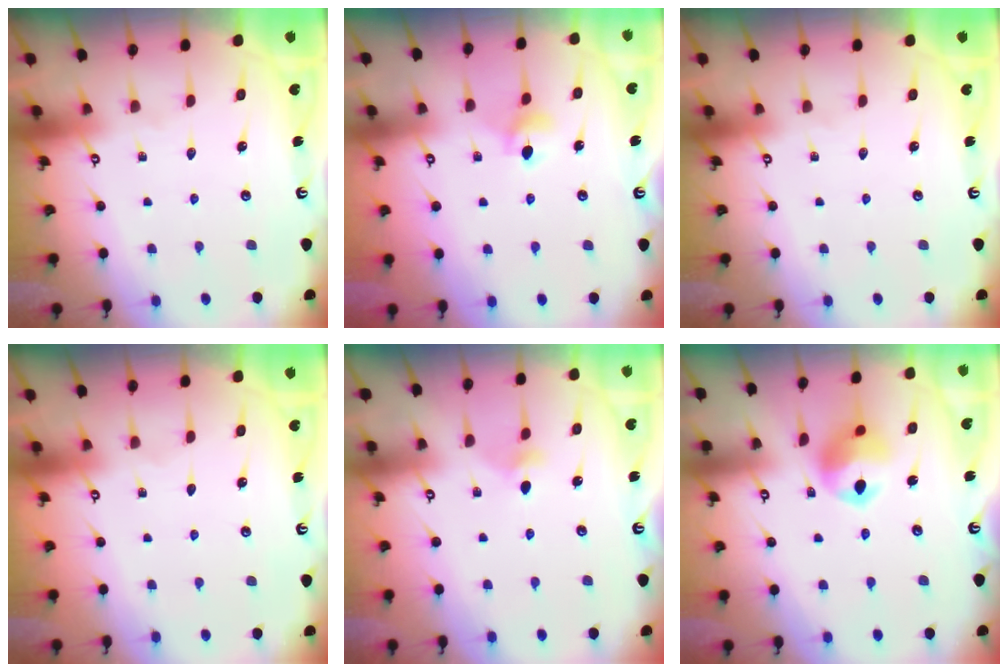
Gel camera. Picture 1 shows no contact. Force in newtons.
{"total": 4.9, "press": 4.9, "slide": 0.5}
{"total": 0.0}
{"total": 0.0}
{"total": 4.8, "press": 4.7, "slide": 0.8}
{"total": 10.9, "press": 10.8, "slide": 1.6}